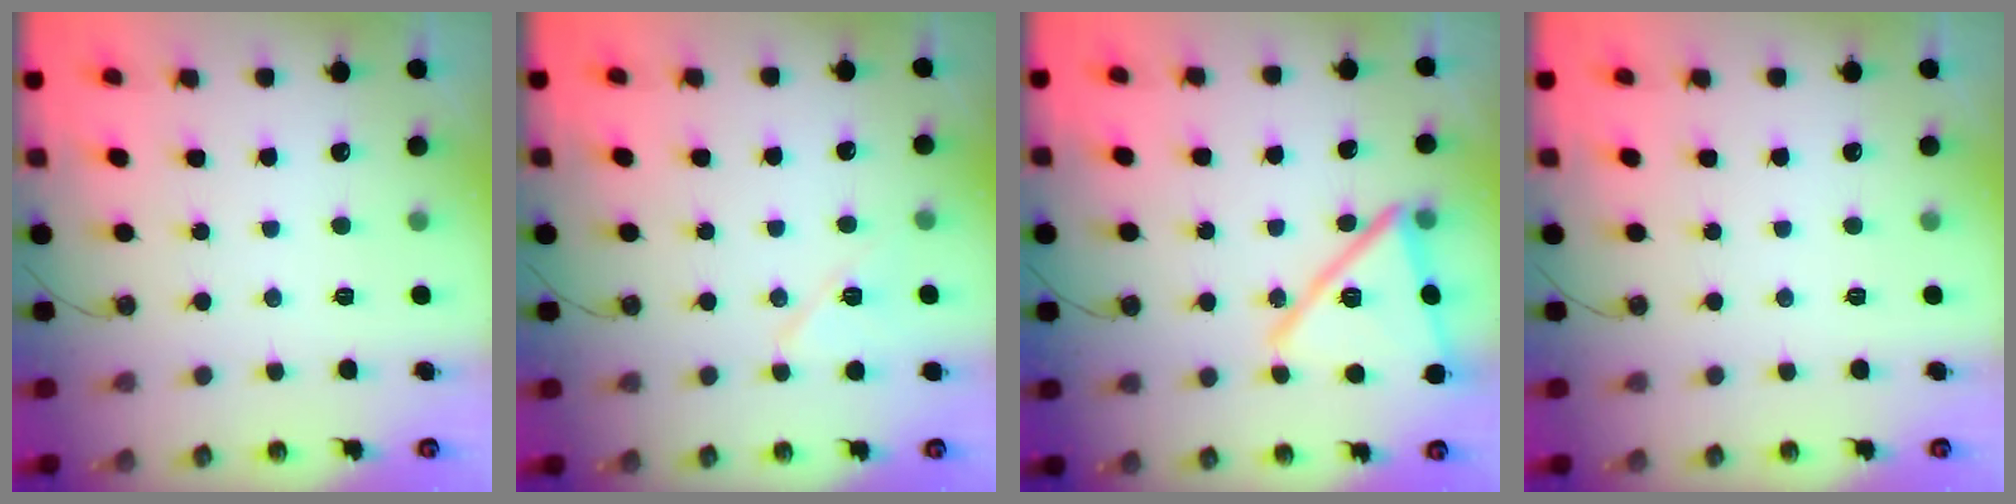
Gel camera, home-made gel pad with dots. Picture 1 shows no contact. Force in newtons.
{"total": 7.5, "press": 7.4, "slide": 0.9}
{"total": 19.0, "press": 19.0, "slide": 1.3}
{"total": 0.0}